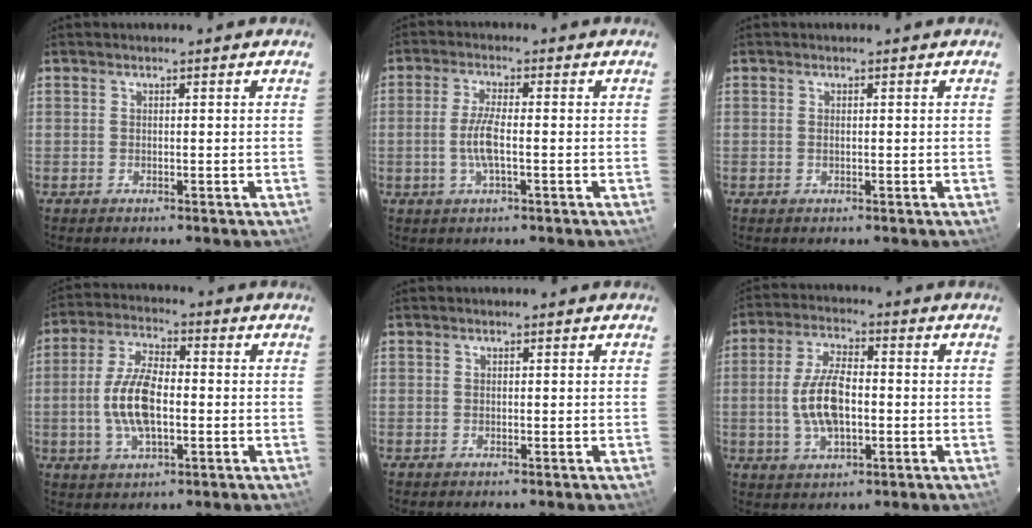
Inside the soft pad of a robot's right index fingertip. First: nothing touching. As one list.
[{"total": 5.4, "force": [-1.1, 1.0, 5.2], "torque": [-0.106, -0.002, -0.021]}, {"total": 0.6, "force": [0.1, 0.3, 0.5], "torque": [-0.011, 0.001, 0.001]}, {"total": 10.7, "force": [-1.6, 4.7, 9.5], "torque": [-0.195, 0.006, -0.029]}, {"total": 0.0}, {"total": 9.9, "force": [-1.2, 4.7, 8.7], "torque": [-0.176, 0.005, -0.020]}]